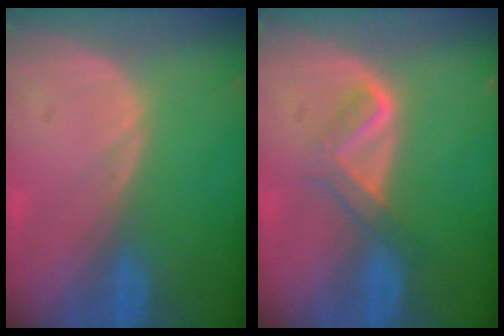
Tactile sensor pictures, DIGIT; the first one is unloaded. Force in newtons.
{"total": 3.7, "press": 3.7, "slide": 0.6}